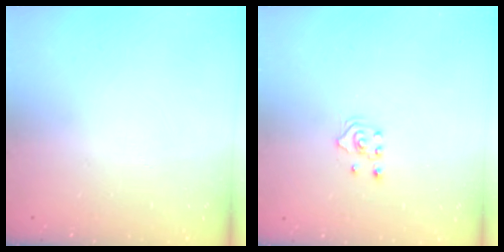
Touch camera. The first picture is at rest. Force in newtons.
{"total": 2.7, "press": 2.6, "slide": 0.8}